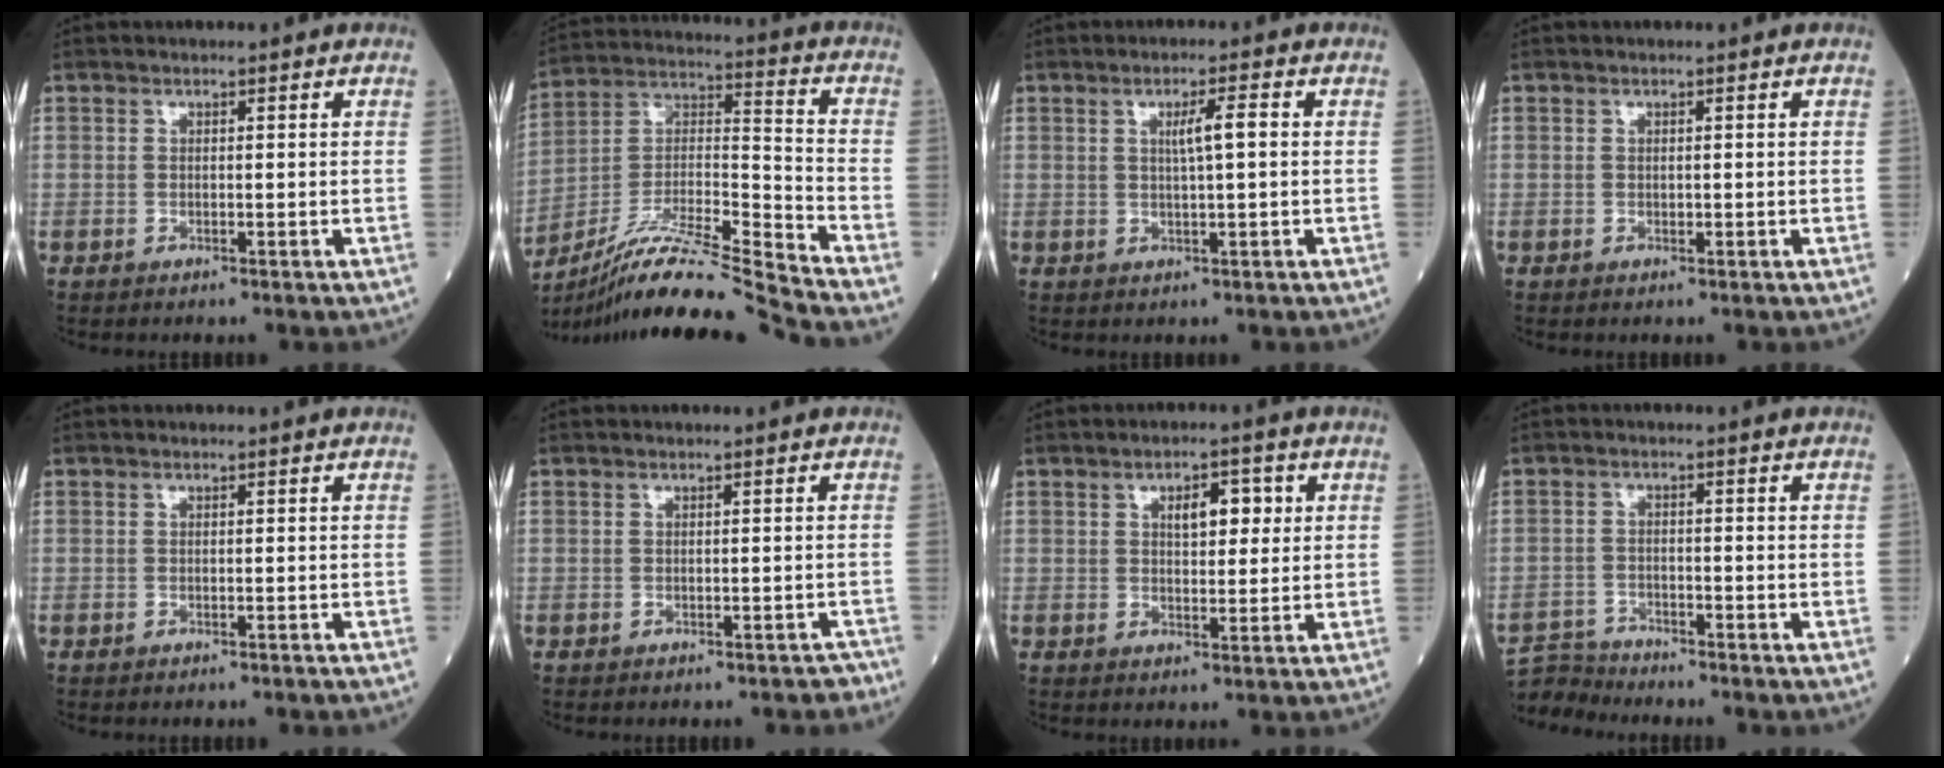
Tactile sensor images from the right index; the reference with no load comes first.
{"total": 17.7, "force": [-16.0, -2.3, 7.2], "torque": [-0.135, 0.016, -0.289]}
{"total": 3.5, "force": [0.6, 0.0, 3.4], "torque": [-0.062, 0.001, 0.013]}
{"total": 0.0}
{"total": 0.0}
{"total": 2.6, "force": [-2.1, 1.0, 0.9], "torque": [-0.003, 0.000, -0.022]}
{"total": 4.9, "force": [1.6, 2.2, 4.0], "torque": [-0.062, 0.009, 0.025]}
{"total": 4.1, "force": [-4.0, -0.1, -0.9], "torque": [0.019, -0.008, -0.075]}